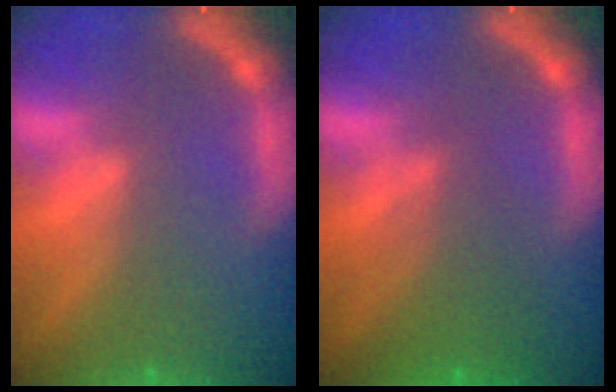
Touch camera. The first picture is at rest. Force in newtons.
{"total": 4.1}